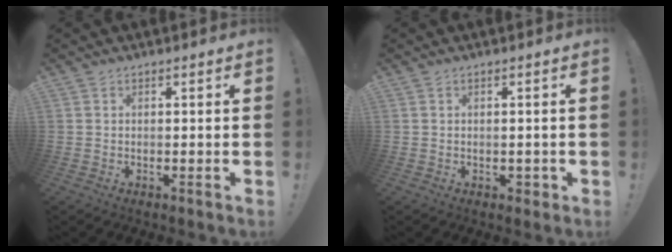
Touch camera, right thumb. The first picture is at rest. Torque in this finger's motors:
{"motor_torque": [0.07, 0.00, -0.11, 0.07, -0.02]}